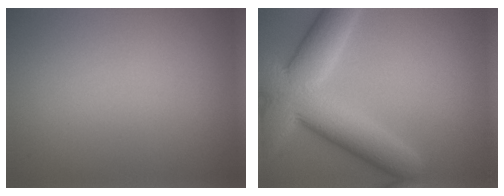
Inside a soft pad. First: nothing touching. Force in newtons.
{"total": 9.8, "press": 9.7, "slide": 0.8}